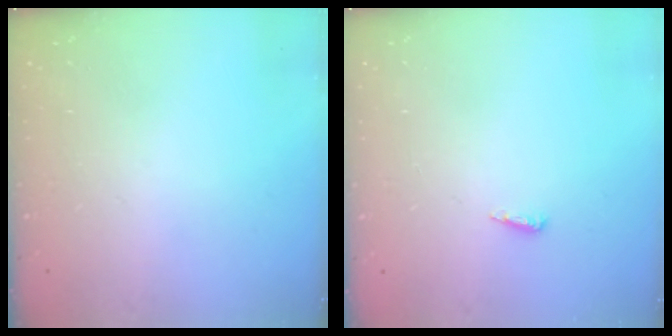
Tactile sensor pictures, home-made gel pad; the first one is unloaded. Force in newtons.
{"total": 4.1, "press": 4.0, "slide": 0.8}